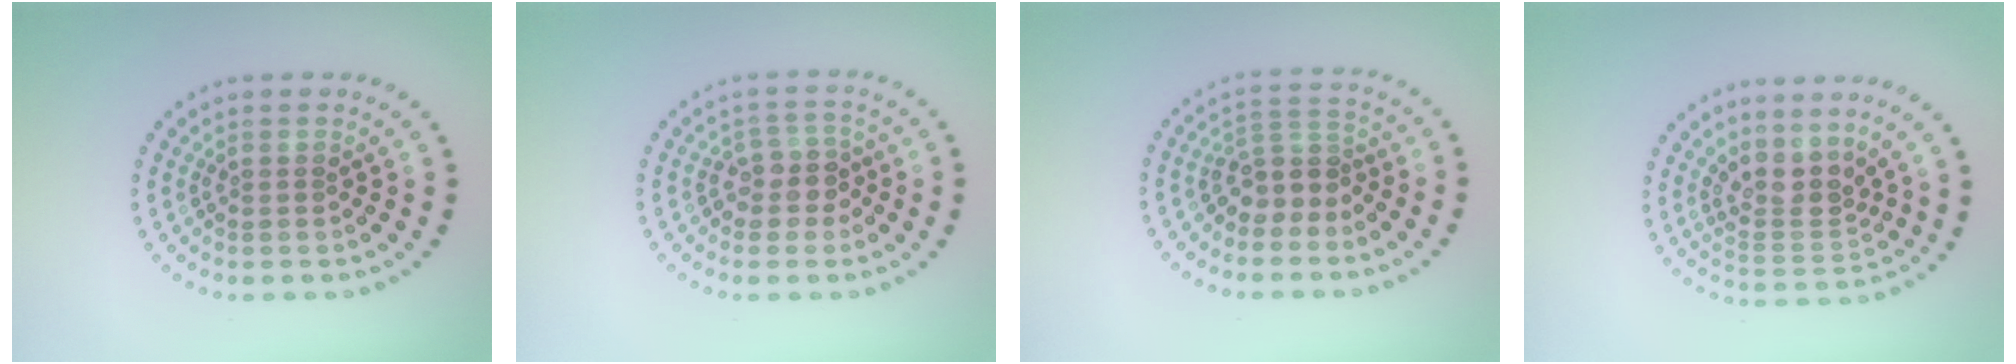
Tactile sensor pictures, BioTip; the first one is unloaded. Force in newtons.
{"total": 2.5, "press": 2.2, "slide": 1.2}
{"total": 3.0, "press": 2.4, "slide": 1.8}
{"total": 3.3, "press": 2.5, "slide": 2.1}